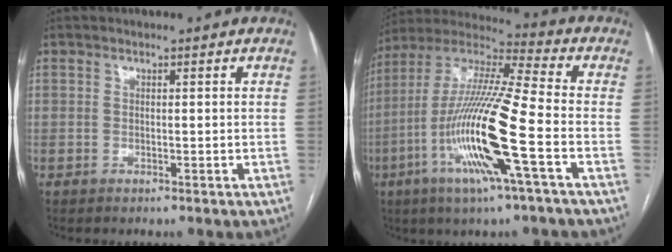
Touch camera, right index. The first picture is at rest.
{"total": 18.5, "force": [-5.9, 0.4, 17.6], "torque": [-0.359, -0.013, -0.117]}